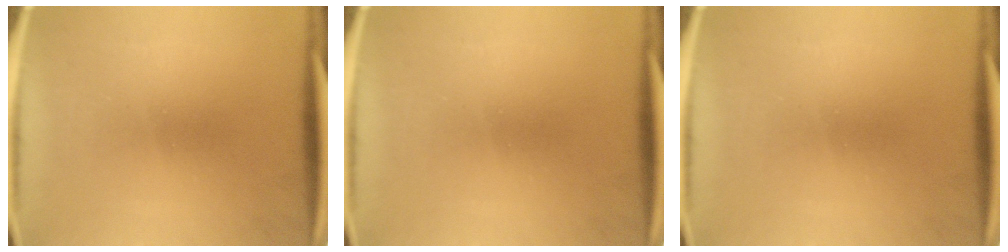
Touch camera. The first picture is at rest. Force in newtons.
{"total": 0.0}
{"total": 0.0}